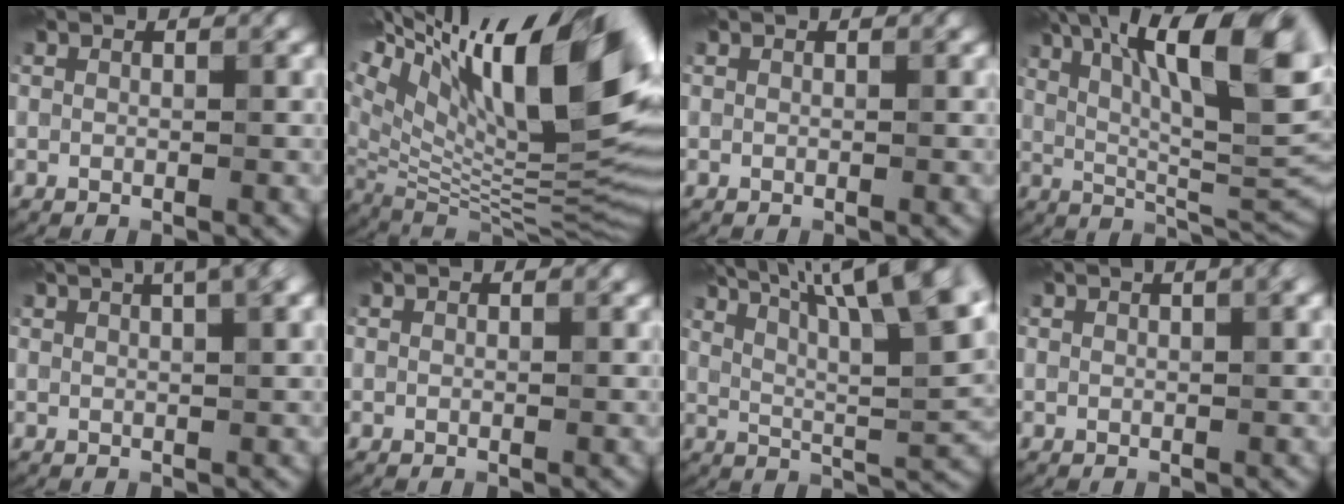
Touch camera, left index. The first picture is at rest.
{"total": 19.7, "force": [9.1, 6.6, 16.2], "torque": [-0.235, 0.037, 0.157]}
{"total": 0.0}
{"total": 14.6, "force": [5.9, 4.1, 12.7], "torque": [-0.188, 0.014, 0.098]}
{"total": 5.8, "force": [3.3, 2.1, 4.3], "torque": [-0.030, 0.036, 0.016]}
{"total": 0.0}
{"total": 14.2, "force": [8.3, 3.5, 11.0], "torque": [-0.154, 0.025, 0.117]}
{"total": 2.5, "force": [1.2, 0.9, 2.0], "torque": [-0.012, 0.003, 0.008]}